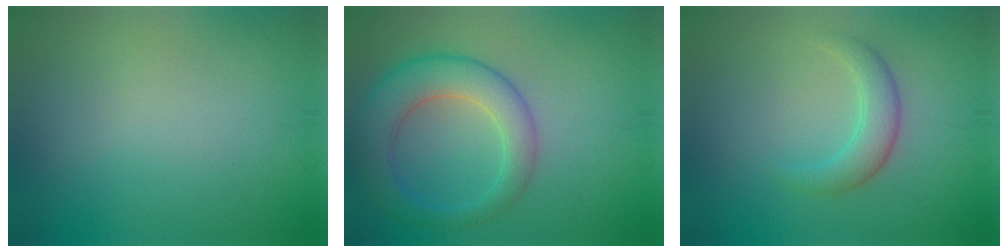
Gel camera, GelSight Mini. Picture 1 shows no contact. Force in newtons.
{"total": 5.6, "press": 5.6, "slide": 0.2}
{"total": 2.7, "press": 2.7, "slide": 0.1}